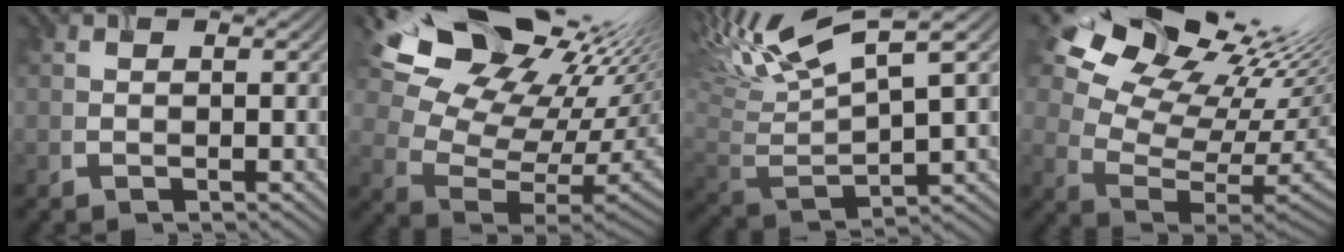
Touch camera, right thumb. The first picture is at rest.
{"total": 18.7, "force": [12.8, 9.0, 10.4], "torque": [-0.200, 0.017, 0.214]}
{"total": 13.8, "force": [7.6, 4.0, 10.8], "torque": [-0.243, 0.028, 0.138]}
{"total": 18.8, "force": [11.3, 10.1, 11.1], "torque": [-0.180, 0.020, 0.191]}